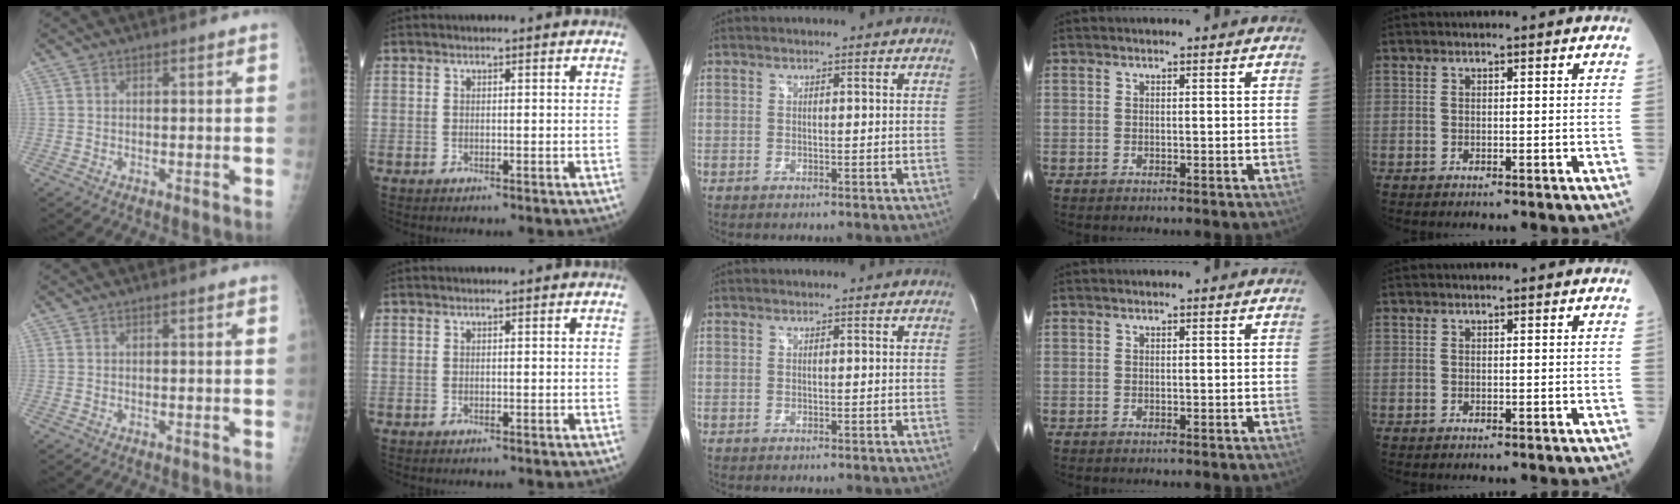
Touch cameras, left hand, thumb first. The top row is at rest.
{}